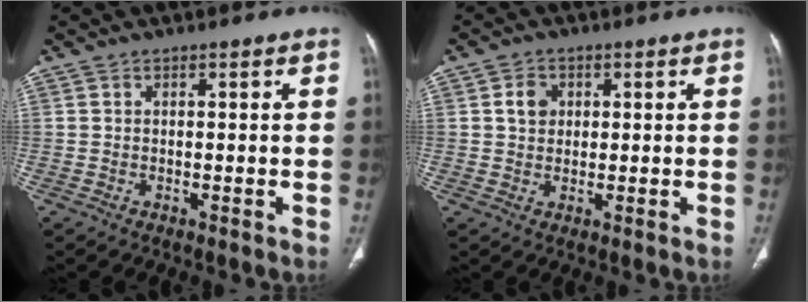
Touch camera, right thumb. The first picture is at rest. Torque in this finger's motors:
{"motor_torque": [-0.65, 0.48, 0.61, -0.42, 0.00]}